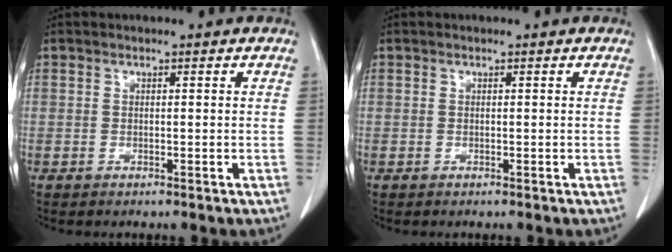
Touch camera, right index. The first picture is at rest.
{"total": 0.0}